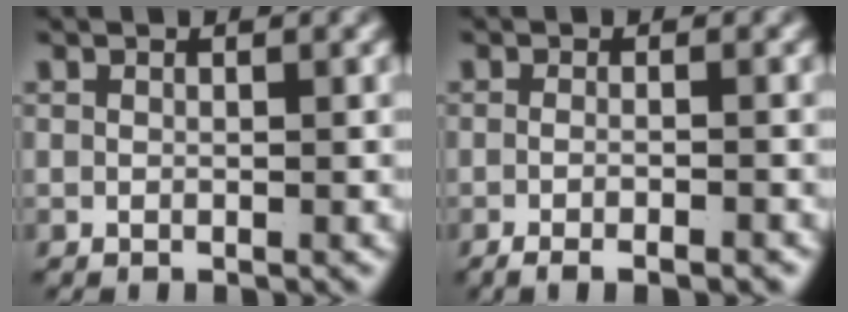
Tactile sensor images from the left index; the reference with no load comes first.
{"total": 2.9, "force": [-2.5, 0.1, 1.5], "torque": [-0.024, -0.007, -0.036]}